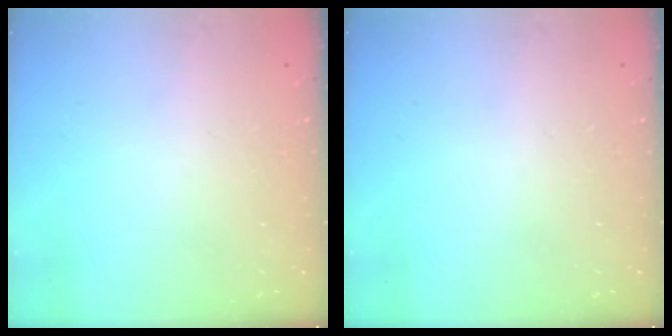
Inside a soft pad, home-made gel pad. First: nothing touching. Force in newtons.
{"total": 0.0}